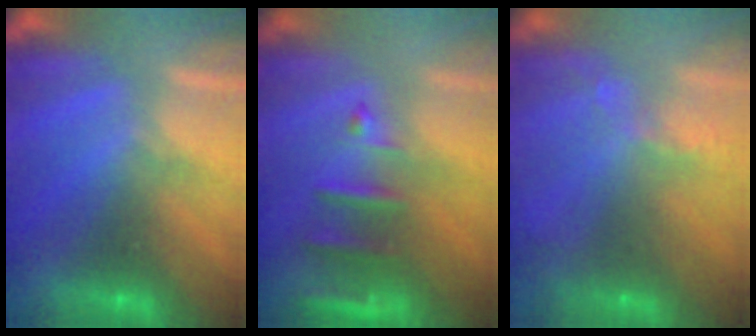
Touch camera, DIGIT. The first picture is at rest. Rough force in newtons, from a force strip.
{"total": 2.6}
{"total": 11.4}